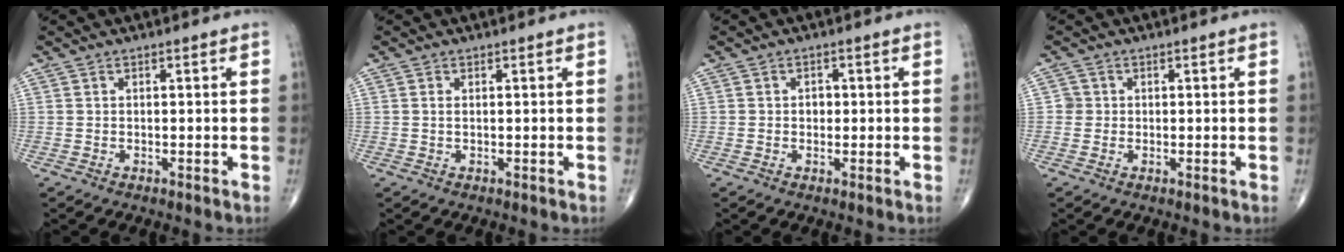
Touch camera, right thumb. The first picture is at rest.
{"total": 0.7, "force": [0.1, 0.4, 0.6], "torque": [-0.018, 0.003, 0.004]}
{"total": 1.7, "force": [0.0, 1.4, 0.9], "torque": [-0.004, 0.004, -0.002]}
{"total": 1.5, "force": [0.0, 1.5, 0.1], "torque": [0.008, 0.005, -0.003]}